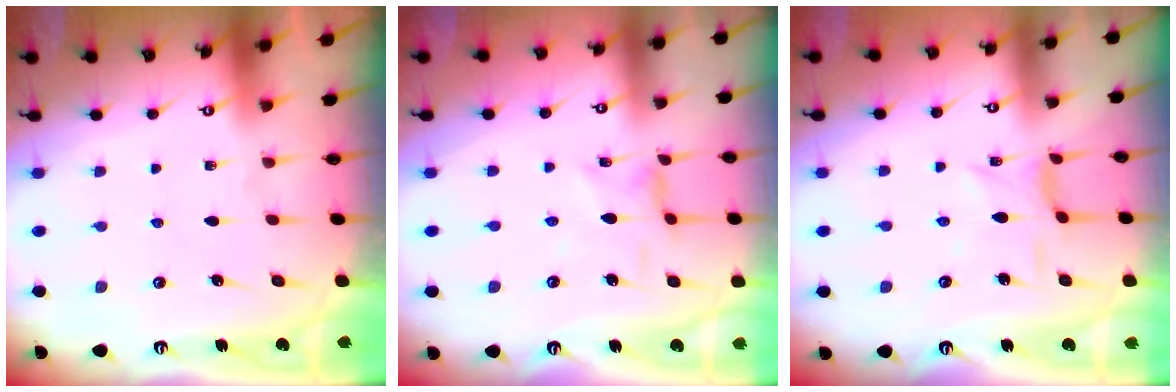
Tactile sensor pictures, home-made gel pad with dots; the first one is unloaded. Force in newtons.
{"total": 3.1, "press": 3.1, "slide": 0.5}
{"total": 2.5, "press": 2.5, "slide": 0.2}